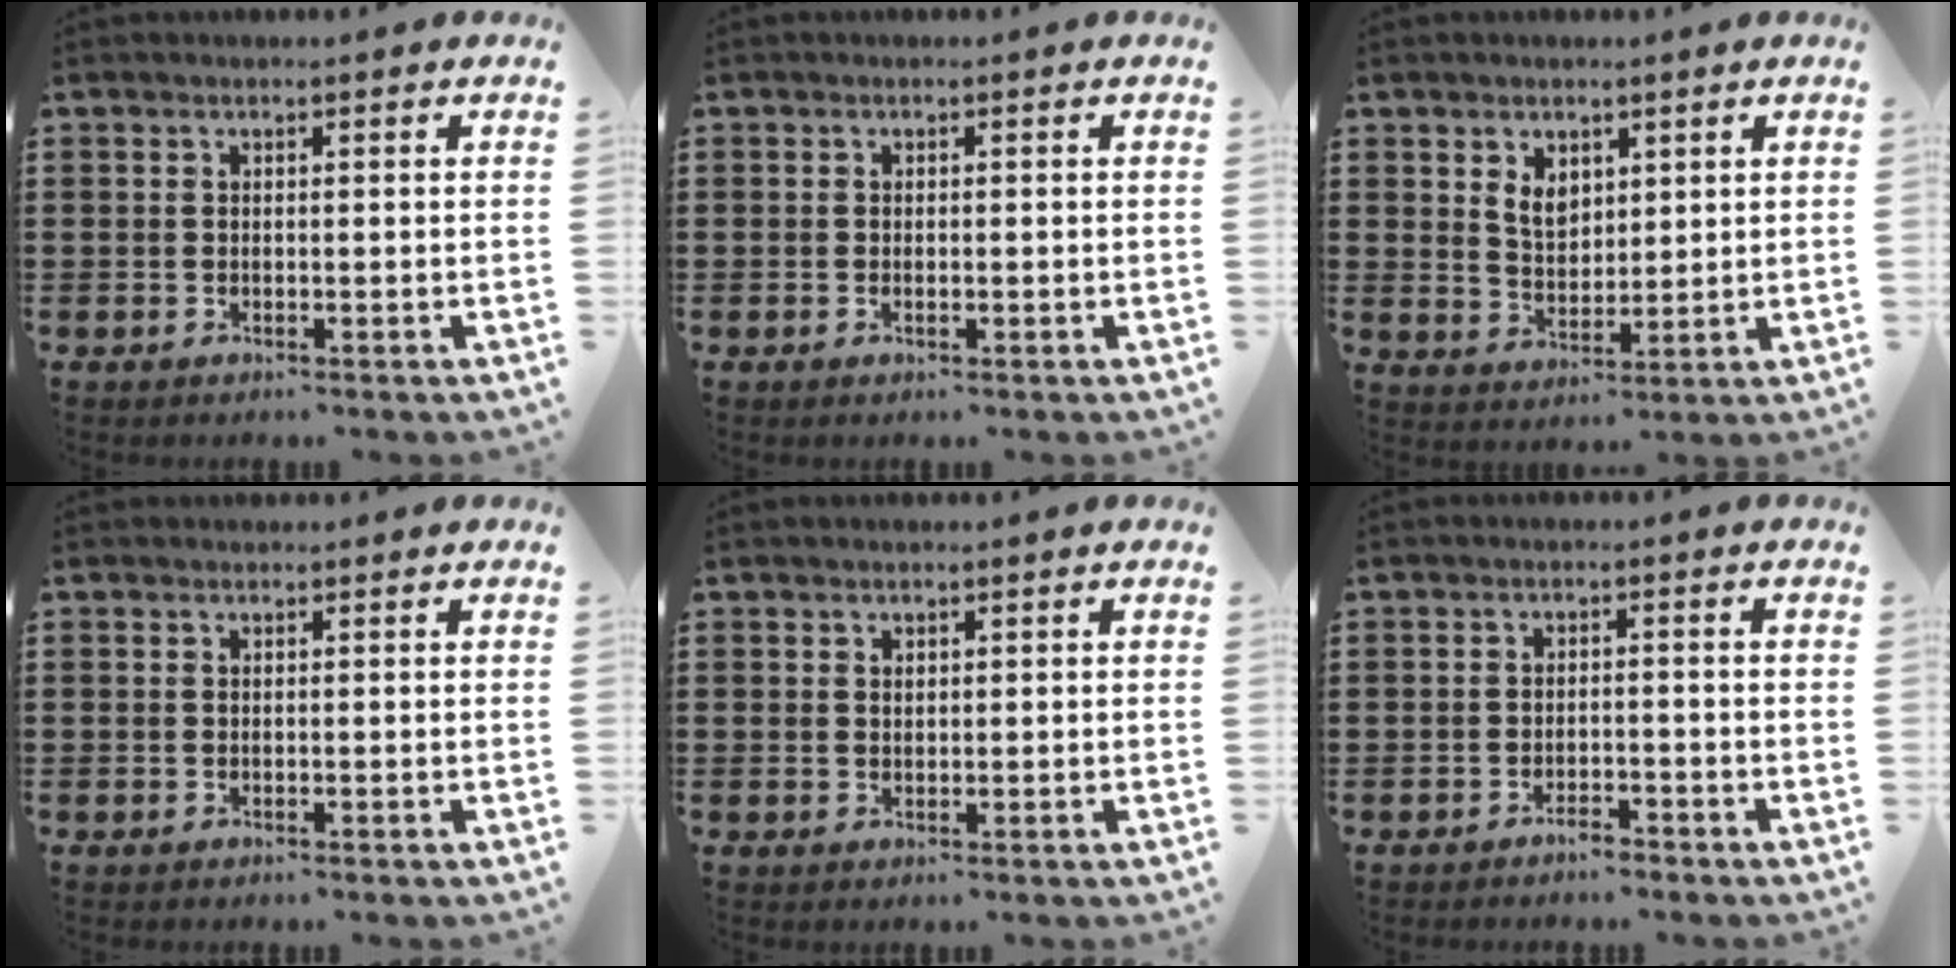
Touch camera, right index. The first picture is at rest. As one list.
[{"total": 0.8, "force": [-0.2, 0.1, 0.7], "torque": [-0.016, -0.007, -0.001]}, {"total": 4.1, "force": [2.0, 2.9, 2.1], "torque": [-0.043, 0.007, 0.034]}, {"total": 0.0}, {"total": 0.9, "force": [0.7, 0.5, 0.1], "torque": [-0.004, 0.001, 0.014]}, {"total": 2.0, "force": [-1.8, 0.4, 0.6], "torque": [-0.015, 0.000, -0.036]}]